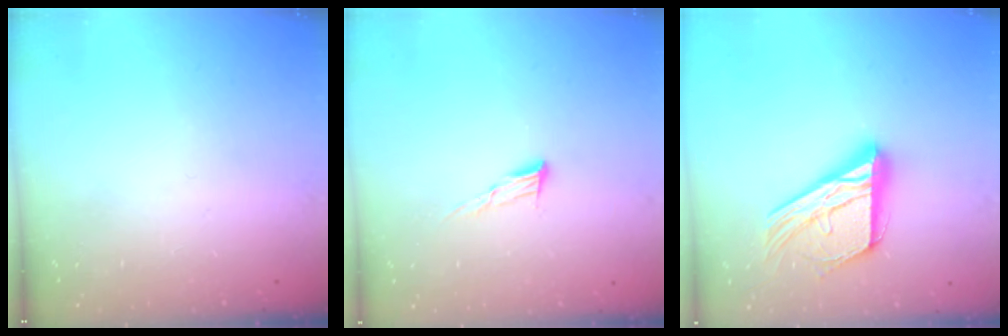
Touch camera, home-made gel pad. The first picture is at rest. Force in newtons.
{"total": 7.3, "press": 7.2, "slide": 1.2}
{"total": 20.4, "press": 20.4, "slide": 1.8}